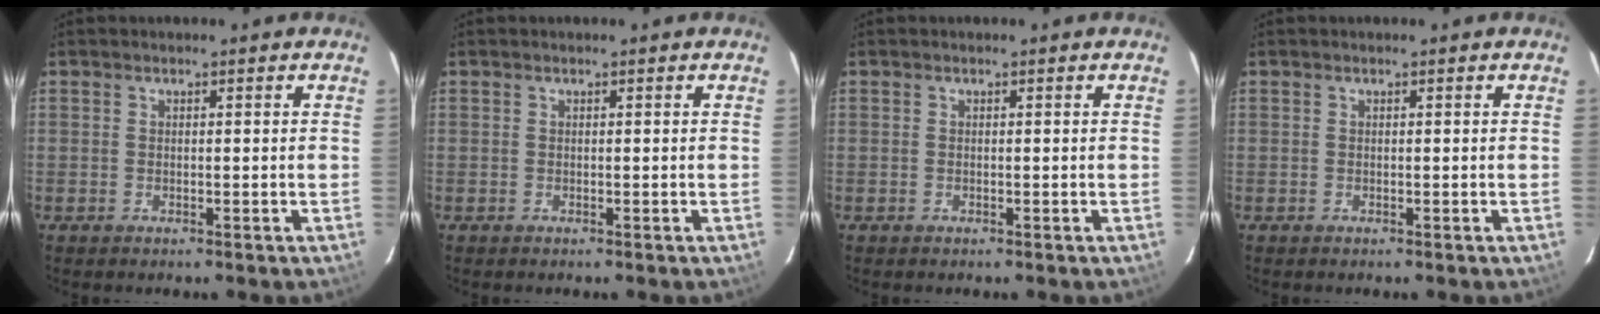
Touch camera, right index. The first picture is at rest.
{"total": 0.0}
{"total": 0.0}
{"total": 0.0}